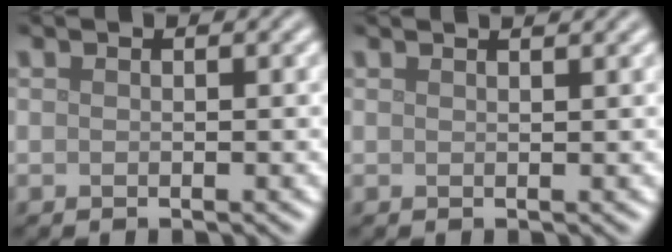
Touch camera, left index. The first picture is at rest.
{"total": 2.2, "force": [1.7, 0.8, 1.1], "torque": [0.001, 0.005, -0.002]}